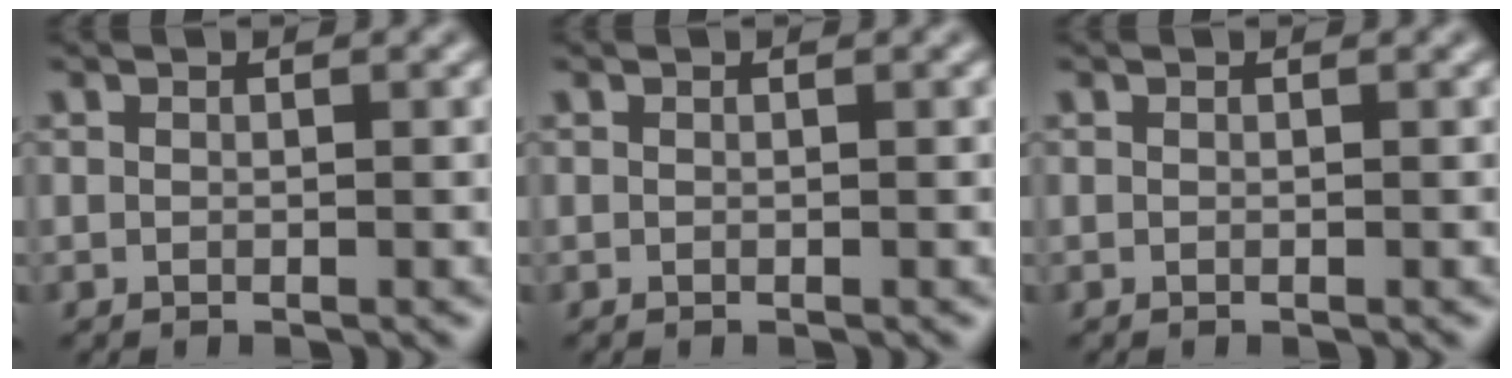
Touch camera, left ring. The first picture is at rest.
{"total": 0.0}
{"total": 0.0}